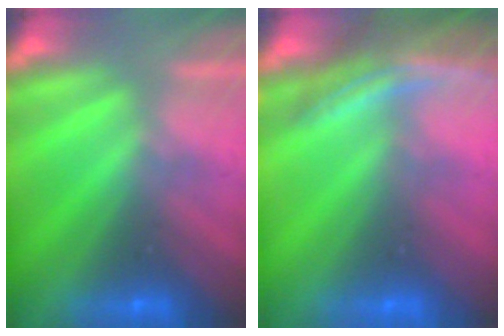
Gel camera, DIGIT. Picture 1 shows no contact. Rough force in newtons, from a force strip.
{"total": 3.5}